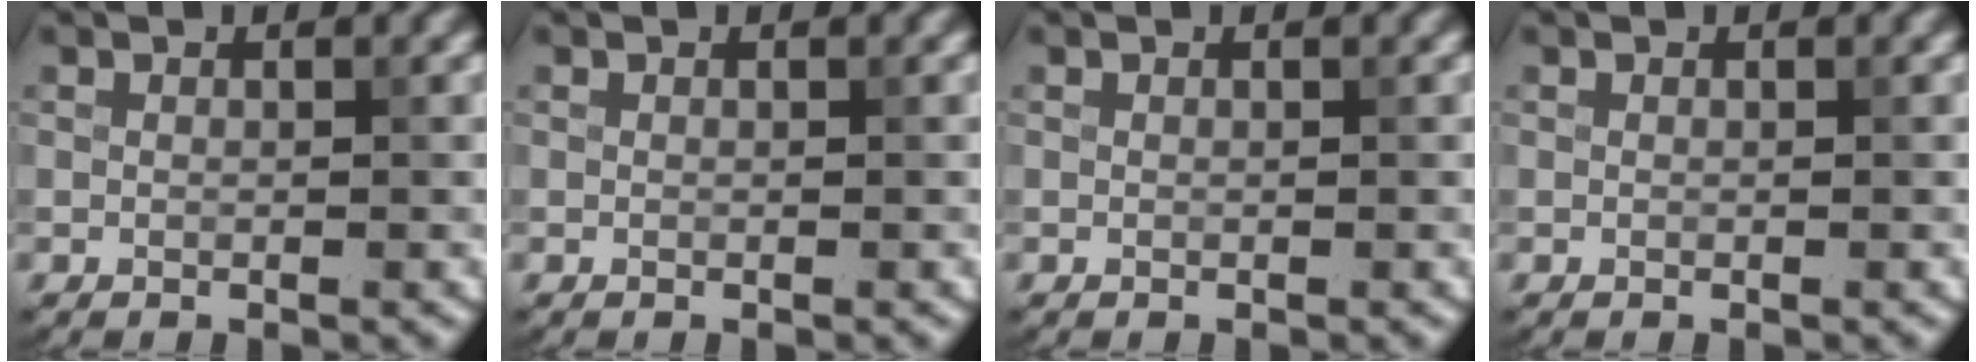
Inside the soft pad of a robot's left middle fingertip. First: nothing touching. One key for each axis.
{"total": 0.0}
{"total": 0.0}
{"total": 0.0}